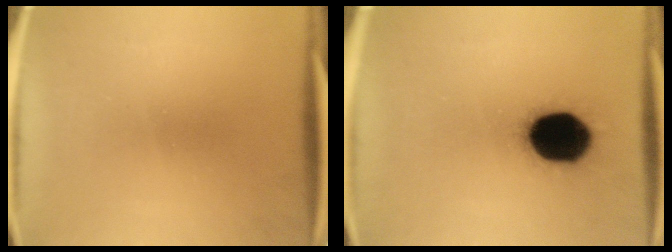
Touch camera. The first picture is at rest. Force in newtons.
{"total": 19.2}